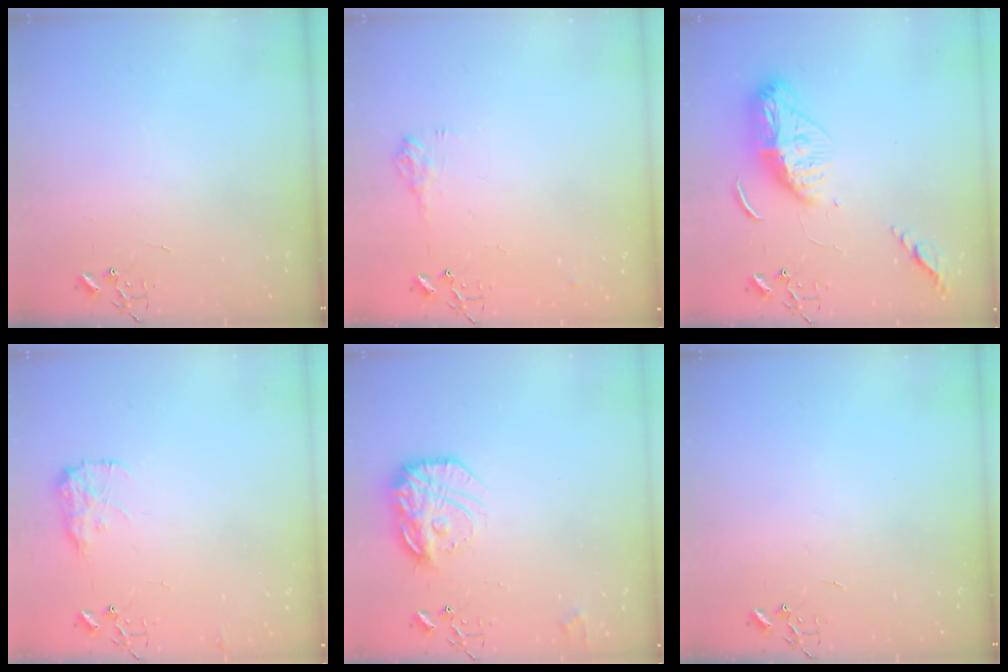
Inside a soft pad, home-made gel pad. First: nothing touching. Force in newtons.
{"total": 8.1, "press": 8.1, "slide": 0.3}
{"total": 13.7, "press": 13.7, "slide": 1.4}
{"total": 9.8, "press": 9.8, "slide": 0.2}
{"total": 17.4, "press": 17.3, "slide": 1.2}
{"total": 0.0}